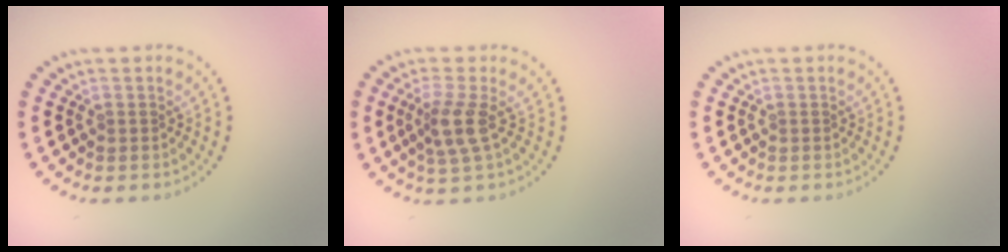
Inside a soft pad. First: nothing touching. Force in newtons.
{"total": 2.9, "press": 2.2, "slide": 1.8}
{"total": 0.0}